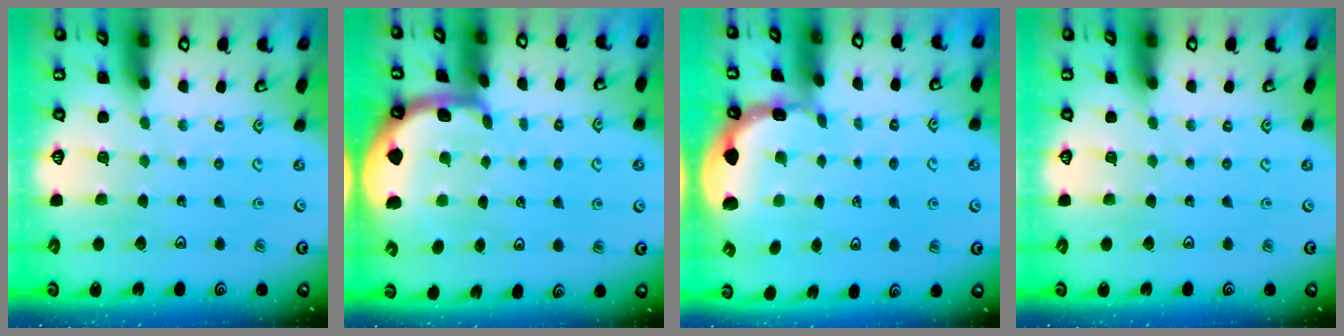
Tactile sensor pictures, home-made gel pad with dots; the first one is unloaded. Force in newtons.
{"total": 2.4, "press": 2.4, "slide": 0.4}
{"total": 2.6, "press": 2.4, "slide": 0.9}
{"total": 0.0}